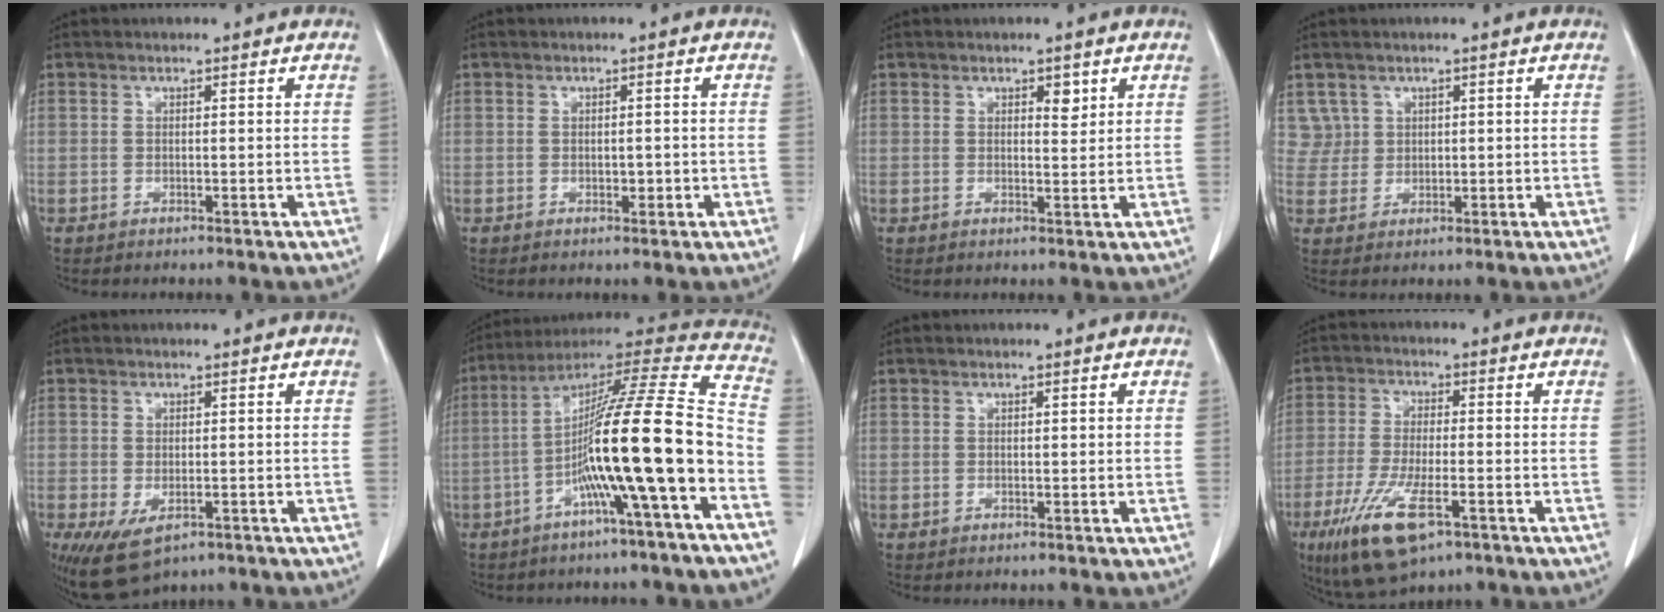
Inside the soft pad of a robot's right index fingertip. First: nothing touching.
{"total": 1.5, "force": [-0.3, 0.8, 1.2], "torque": [-0.017, 0.000, 0.001]}
{"total": 2.0, "force": [1.1, 0.8, 1.5], "torque": [-0.018, -0.005, 0.015]}
{"total": 3.4, "force": [1.6, 2.9, -0.4], "torque": [0.023, 0.008, 0.031]}
{"total": 6.4, "force": [-3.4, 3.2, 4.4], "torque": [-0.076, -0.014, -0.049]}
{"total": 19.6, "force": [-6.4, -0.4, 18.5], "torque": [-0.313, 0.012, -0.116]}
{"total": 0.6, "force": [0.1, 0.2, 0.5], "torque": [-0.007, 0.001, 0.002]}
{"total": 11.3, "force": [-5.9, 3.0, 9.2], "torque": [-0.183, -0.025, -0.097]}